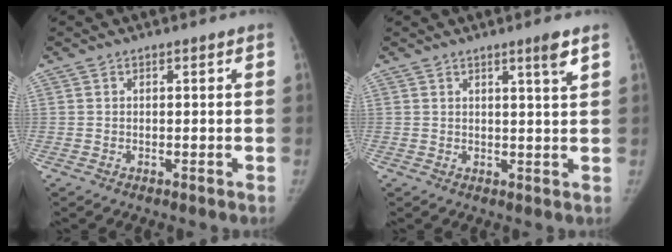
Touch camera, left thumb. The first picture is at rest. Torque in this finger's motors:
{"motor_torque": [0.51, 0.02, 0.04, -0.51, 0.08]}